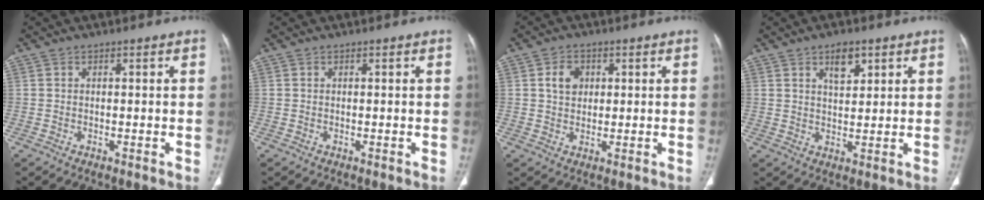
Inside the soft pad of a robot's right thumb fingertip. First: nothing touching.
{"total": 0.0}
{"total": 4.4, "force": [1.2, 3.4, 2.5], "torque": [-0.026, -0.001, 0.021]}
{"total": 5.1, "force": [2.8, 2.4, 3.5], "torque": [-0.044, -0.017, 0.048]}